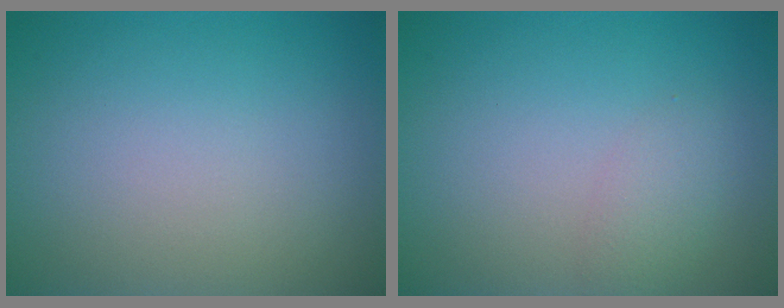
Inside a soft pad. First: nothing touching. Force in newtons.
{"total": 1.5, "press": 1.5, "slide": 0.0}